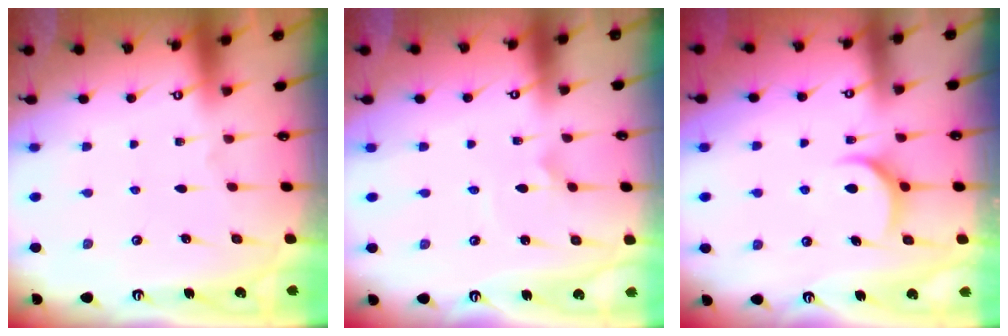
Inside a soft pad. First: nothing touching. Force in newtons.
{"total": 1.5, "press": 1.5, "slide": 0.0}
{"total": 6.6, "press": 6.6, "slide": 0.4}